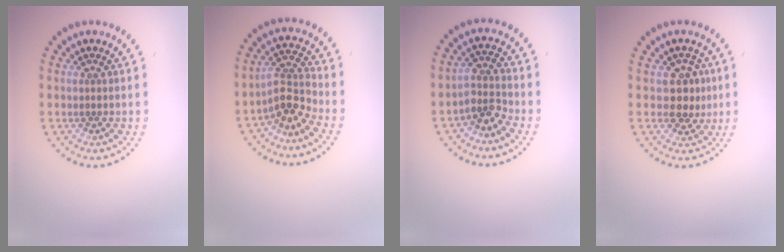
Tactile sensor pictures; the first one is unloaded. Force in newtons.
{"total": 3.0, "press": 2.4, "slide": 1.9}
{"total": 2.7, "press": 2.0, "slide": 1.8}
{"total": 2.7, "press": 2.5, "slide": 1.0}